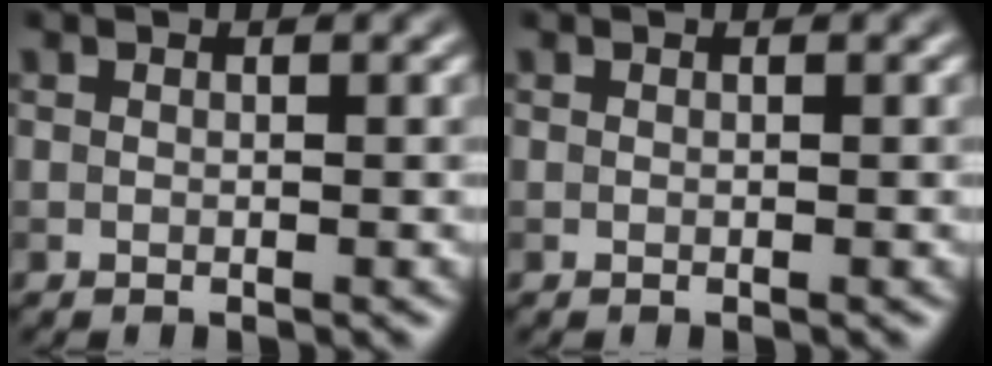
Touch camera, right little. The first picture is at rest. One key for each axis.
{"total": 0.0}